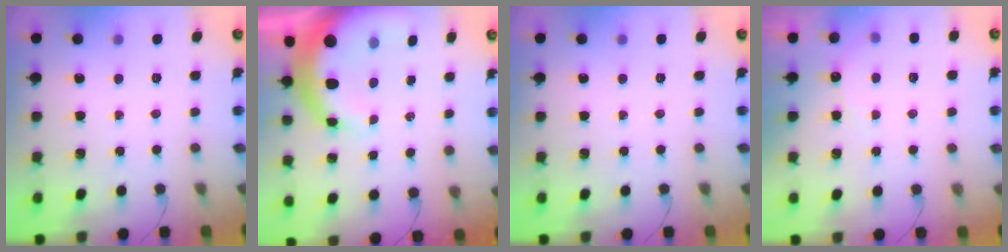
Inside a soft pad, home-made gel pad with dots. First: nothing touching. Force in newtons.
{"total": 10.4, "press": 10.2, "slide": 1.7}
{"total": 0.0}
{"total": 5.4, "press": 5.3, "slide": 1.0}